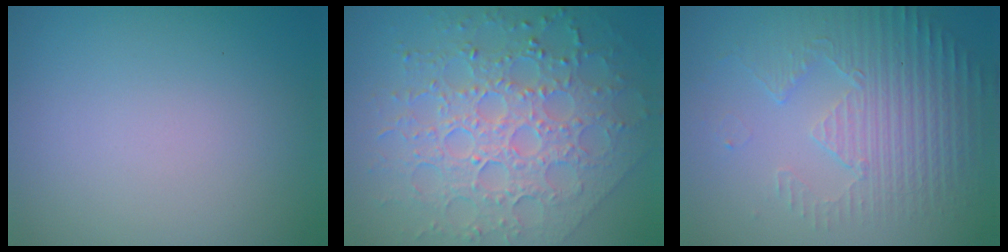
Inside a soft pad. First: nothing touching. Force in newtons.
{"total": 8.8, "press": 6.3, "slide": 6.1}
{"total": 5.6, "press": 3.5, "slide": 4.4}